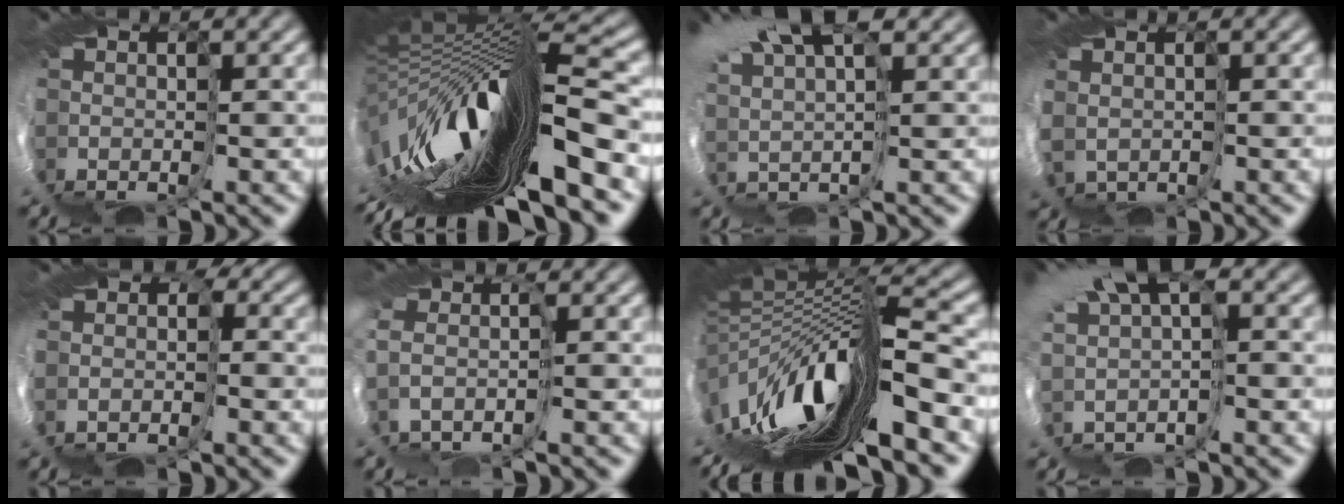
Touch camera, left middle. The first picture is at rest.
{"total": 11.6, "force": [-0.7, -1.1, 11.5], "torque": [-0.192, -0.025, 0.021]}
{"total": 7.6, "force": [6.4, -4.0, 1.2], "torque": [-0.021, 0.021, 0.136]}
{"total": 4.7, "force": [0.6, 4.2, 1.9], "torque": [-0.078, -0.015, 0.006]}
{"total": 2.4, "force": [0.0, 2.0, 1.3], "torque": [-0.028, 0.004, 0.001]}
{"total": 2.2, "force": [0.3, -2.0, 0.8], "torque": [-0.034, -0.007, 0.041]}
{"total": 9.4, "force": [-1.5, -1.3, 9.1], "torque": [-0.168, 0.004, 0.003]}
{"total": 4.4, "force": [2.6, -3.4, 1.2], "torque": [-0.017, 0.006, 0.067]}